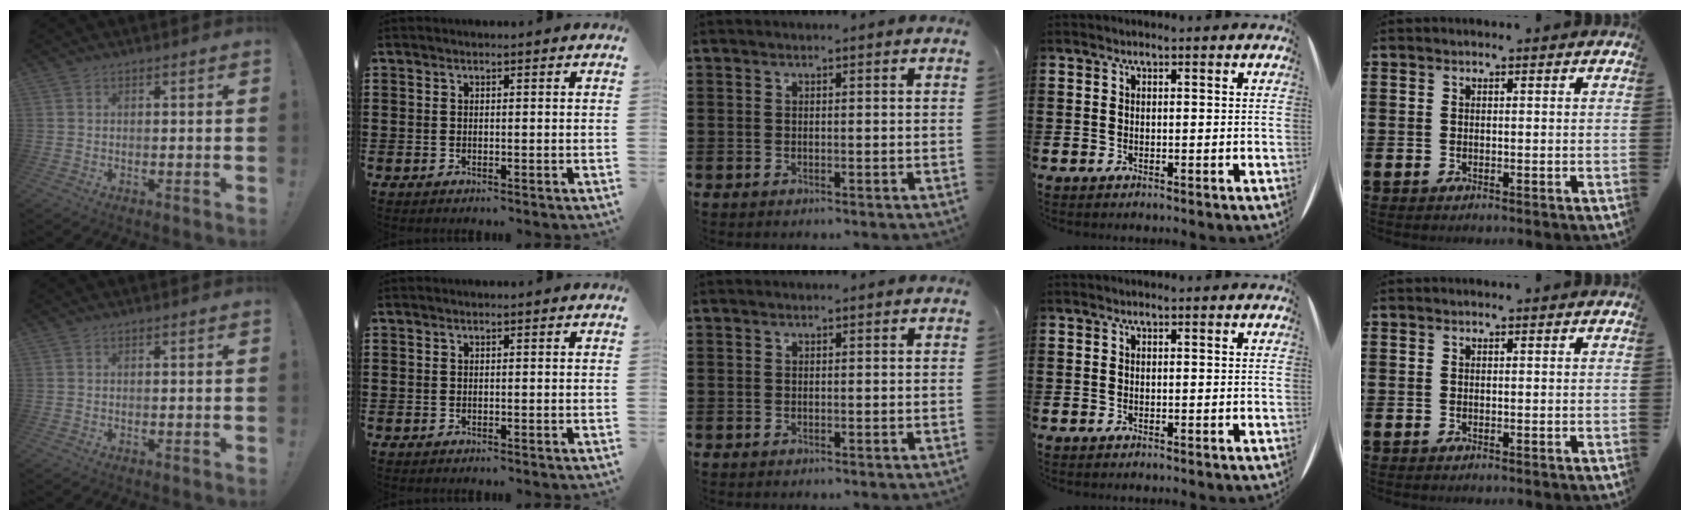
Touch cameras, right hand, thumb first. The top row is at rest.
{}